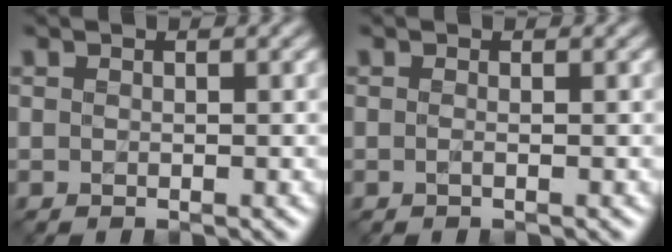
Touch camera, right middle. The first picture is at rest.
{"total": 0.7, "force": [-0.2, 0.3, 0.6], "torque": [-0.012, -0.007, -0.007]}